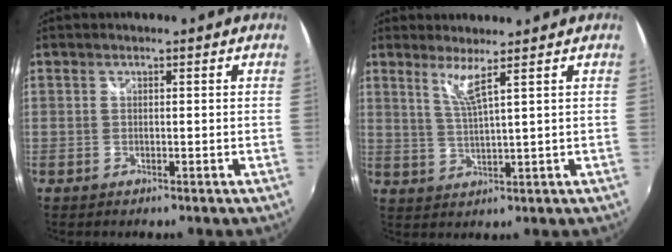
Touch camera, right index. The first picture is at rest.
{"total": 3.8, "force": [2.5, -0.9, 2.7], "torque": [-0.057, -0.011, 0.048]}